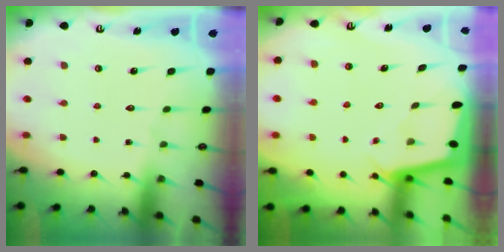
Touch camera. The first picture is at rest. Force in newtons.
{"total": 1.7, "press": 1.7, "slide": 0.1}